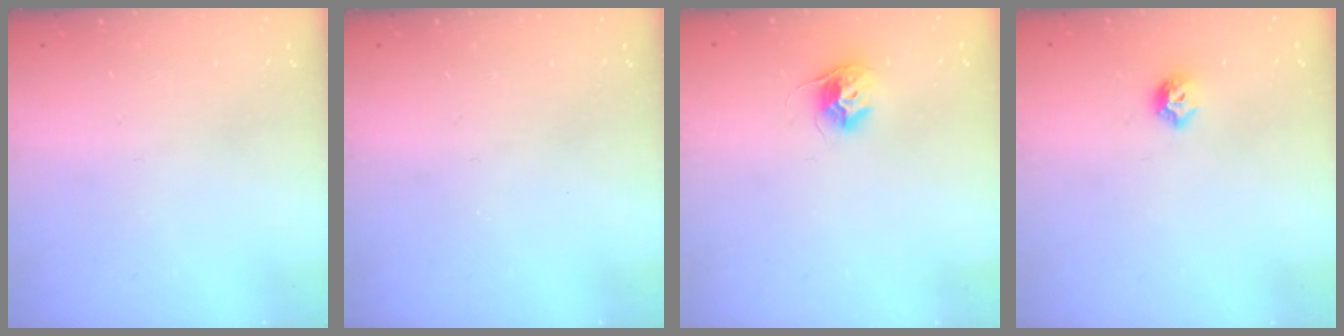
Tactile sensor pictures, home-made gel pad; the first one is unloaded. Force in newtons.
{"total": 0.0}
{"total": 9.1, "press": 9.1, "slide": 0.4}
{"total": 6.4, "press": 6.3, "slide": 0.9}